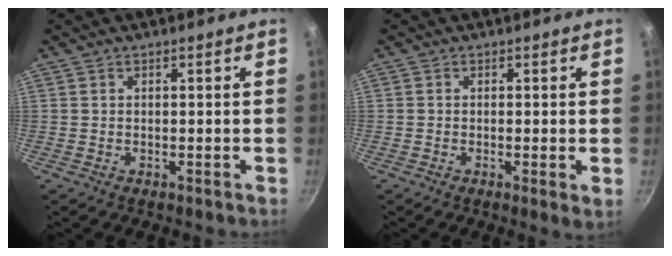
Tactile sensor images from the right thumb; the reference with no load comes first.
{"total": 2.0, "force": [-0.2, 0.4, 1.9], "torque": [-0.031, -0.008, -0.006]}